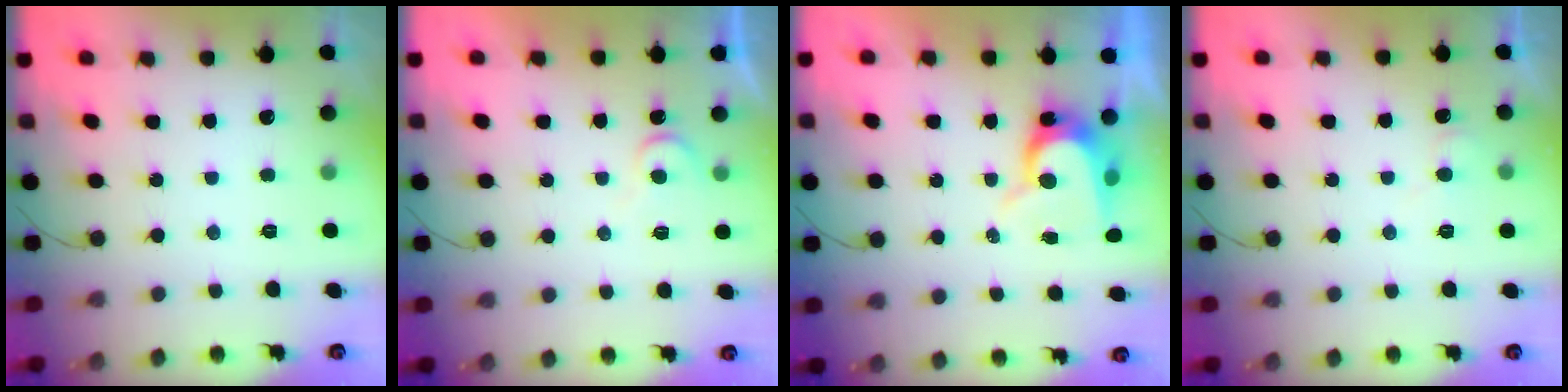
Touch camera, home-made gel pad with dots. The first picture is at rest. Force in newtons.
{"total": 5.6, "press": 5.6, "slide": 0.6}
{"total": 9.7, "press": 9.7, "slide": 0.9}
{"total": 3.5, "press": 3.5, "slide": 0.3}